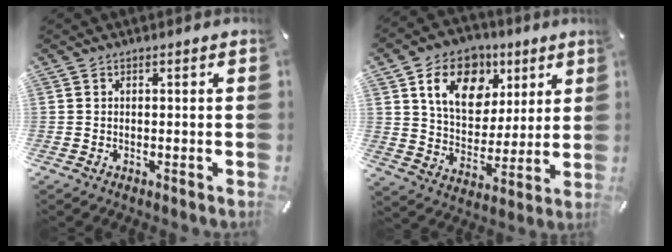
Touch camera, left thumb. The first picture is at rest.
{"total": 14.6, "force": [6.9, 10.9, 6.8], "torque": [-0.111, -0.020, 0.128]}